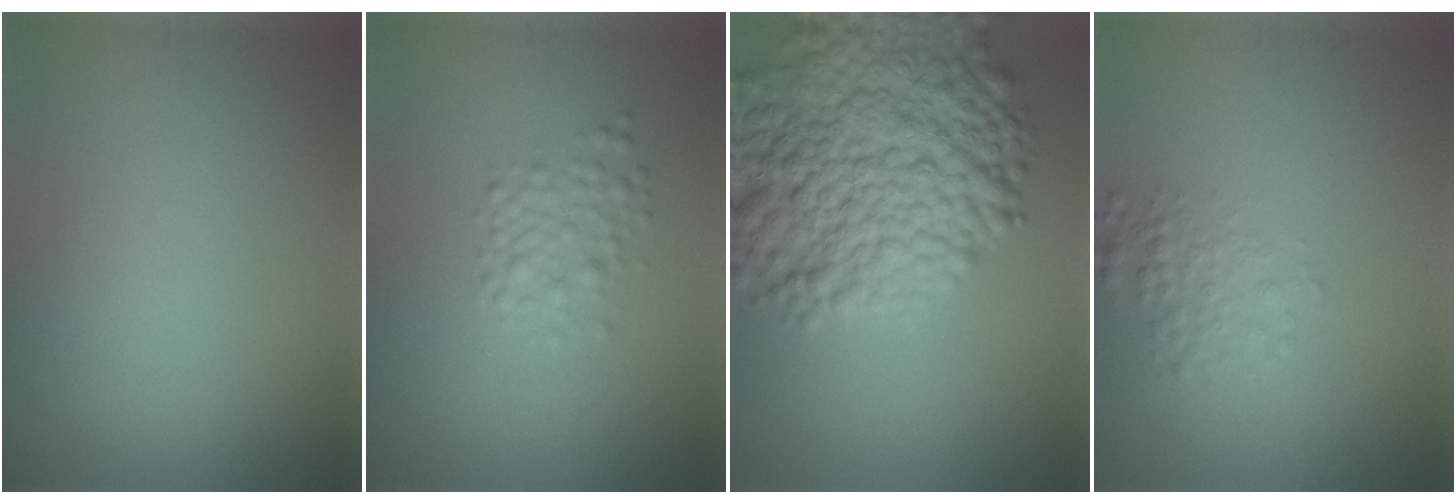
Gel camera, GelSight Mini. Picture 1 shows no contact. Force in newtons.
{"total": 2.2, "press": 2.2, "slide": 0.1}
{"total": 12.3, "press": 12.3, "slide": 0.5}
{"total": 2.0, "press": 2.0, "slide": 0.1}